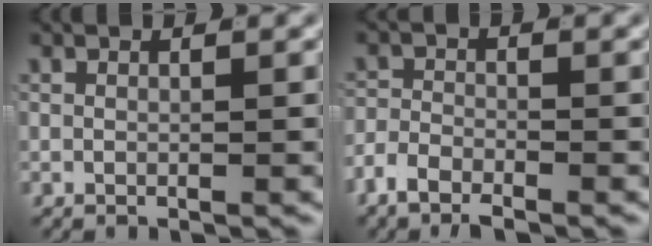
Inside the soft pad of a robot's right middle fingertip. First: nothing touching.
{"total": 2.7, "force": [-2.1, 1.2, 1.3], "torque": [-0.020, 0.001, -0.044]}